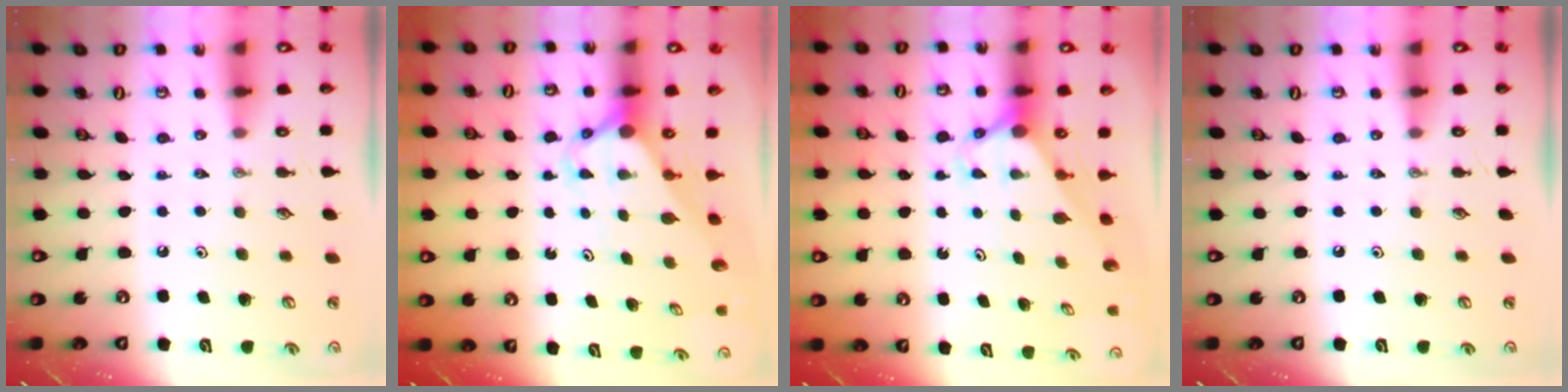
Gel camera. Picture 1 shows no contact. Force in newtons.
{"total": 3.1, "press": 3.1, "slide": 0.2}
{"total": 2.8, "press": 2.8, "slide": 0.0}
{"total": 0.0}